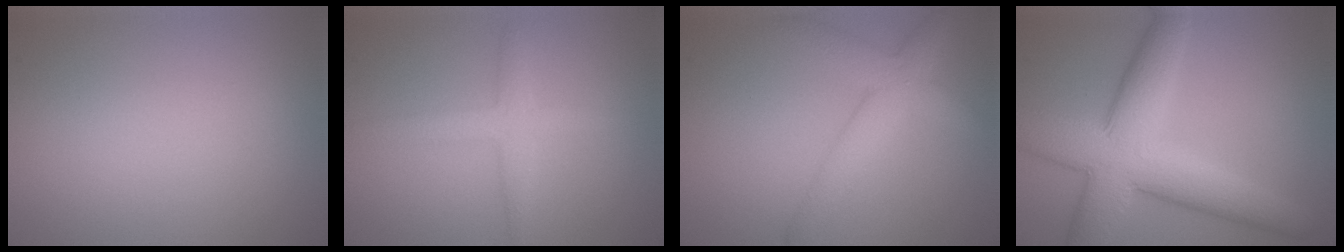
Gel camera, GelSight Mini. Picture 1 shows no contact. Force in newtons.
{"total": 2.7, "press": 2.7, "slide": 0.0}
{"total": 4.6, "press": 4.6, "slide": 0.2}
{"total": 9.2, "press": 9.2, "slide": 0.8}